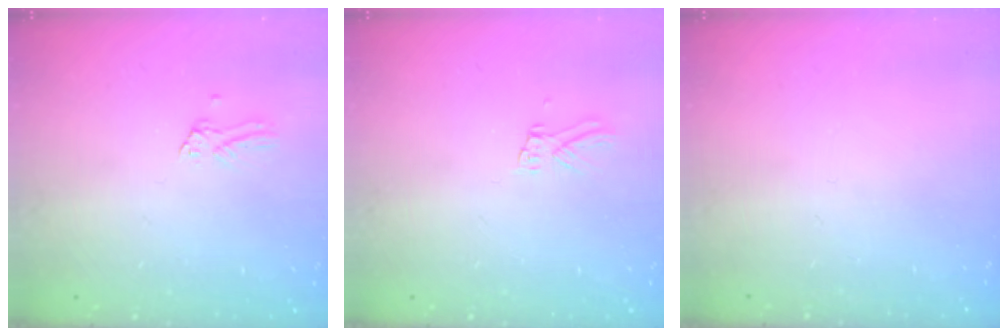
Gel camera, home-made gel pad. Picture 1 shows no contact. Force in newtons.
{"total": 5.1, "press": 5.0, "slide": 0.4}
{"total": 0.0}